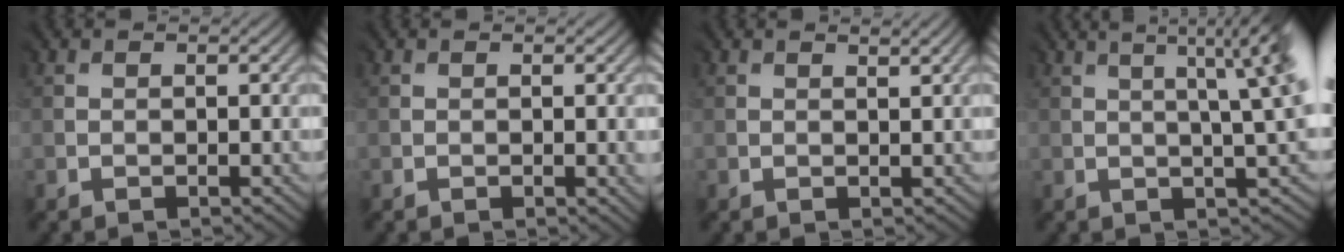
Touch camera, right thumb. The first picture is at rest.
{"total": 1.3, "force": [-0.1, 0.4, 1.2], "torque": [-0.019, -0.003, -0.002]}
{"total": 0.7, "force": [0.7, -0.2, 0.3], "torque": [-0.001, 0.003, 0.012]}
{"total": 8.2, "force": [1.9, 2.3, 7.7], "torque": [-0.066, 0.030, 0.021]}